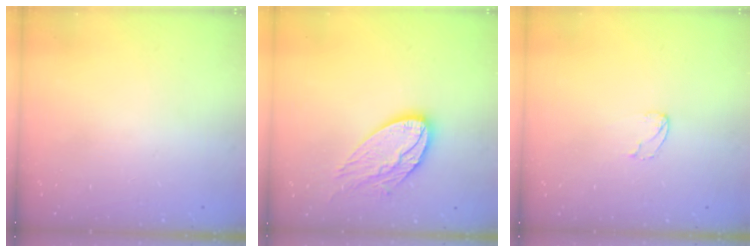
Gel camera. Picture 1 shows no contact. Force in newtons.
{"total": 14.8, "press": 14.8, "slide": 1.0}
{"total": 2.8, "press": 2.8, "slide": 0.2}